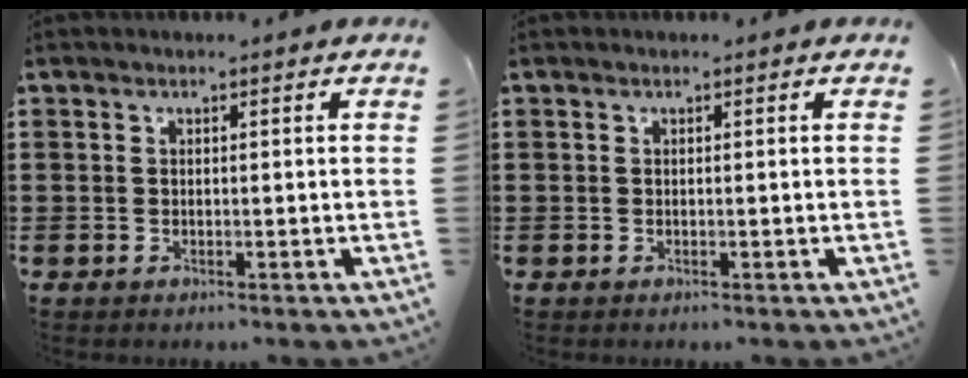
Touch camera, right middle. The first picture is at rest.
{"total": 0.0}